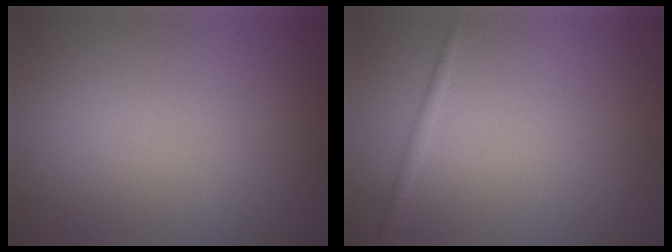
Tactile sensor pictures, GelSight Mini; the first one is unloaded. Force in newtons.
{"total": 0.7, "press": 0.7, "slide": 0.0}